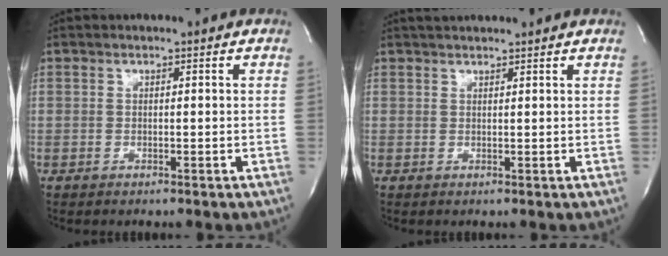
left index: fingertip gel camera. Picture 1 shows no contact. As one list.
[{"total": 3.6, "force": [3.4, 0.3, 1.2], "torque": [-0.018, 0.028, 0.047]}]